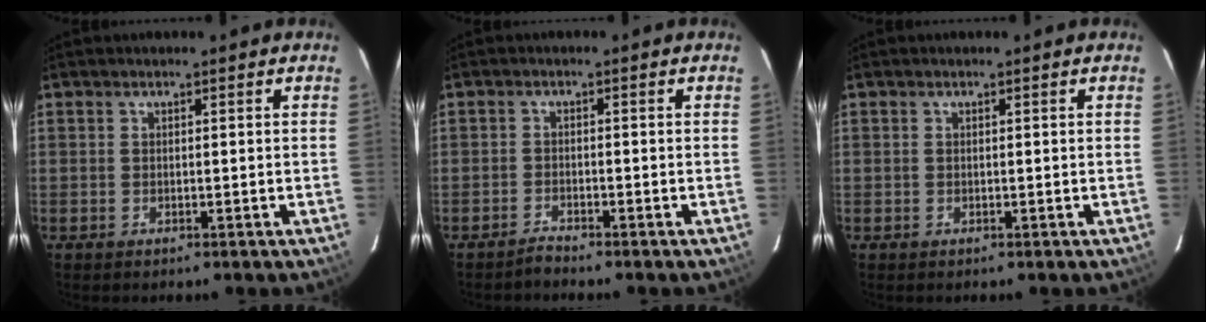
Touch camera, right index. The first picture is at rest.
{"total": 1.6, "force": [-1.6, -0.2, 0.1], "torque": [-0.004, -0.002, -0.033]}
{"total": 0.0}